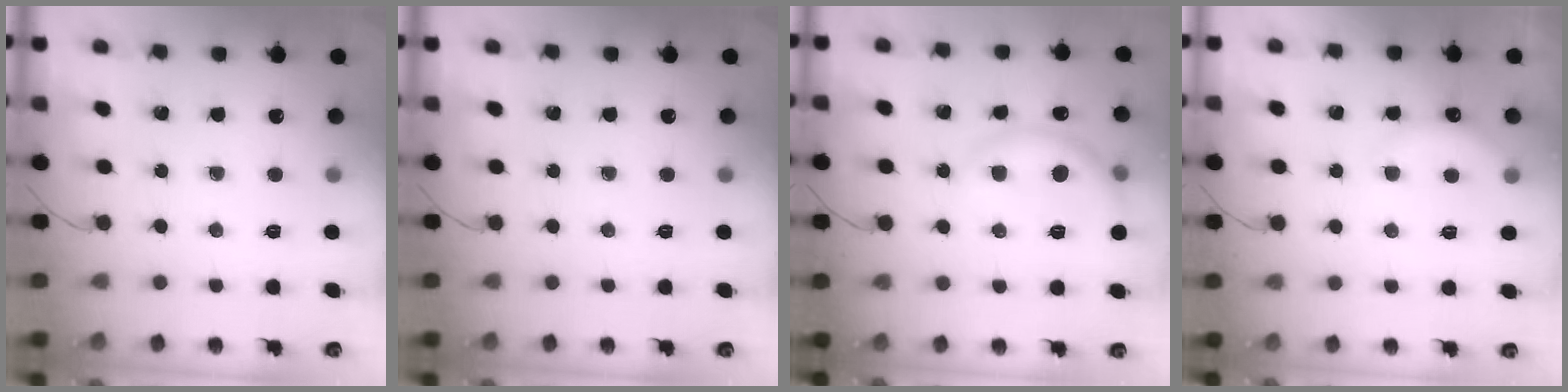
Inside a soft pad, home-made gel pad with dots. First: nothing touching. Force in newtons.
{"total": 0.0}
{"total": 6.7, "press": 6.6, "slide": 1.0}
{"total": 7.2, "press": 7.2, "slide": 1.0}